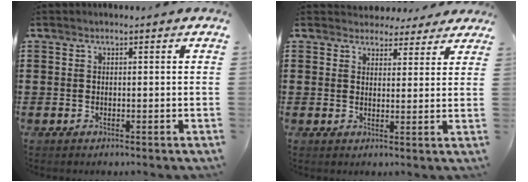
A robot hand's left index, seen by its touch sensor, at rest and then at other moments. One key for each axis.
{"total": 3.7, "fx": 3.2, "fy": 1.7, "fz": 0.2, "tx": -0.011, "ty": -0.006, "tz": 0.060}